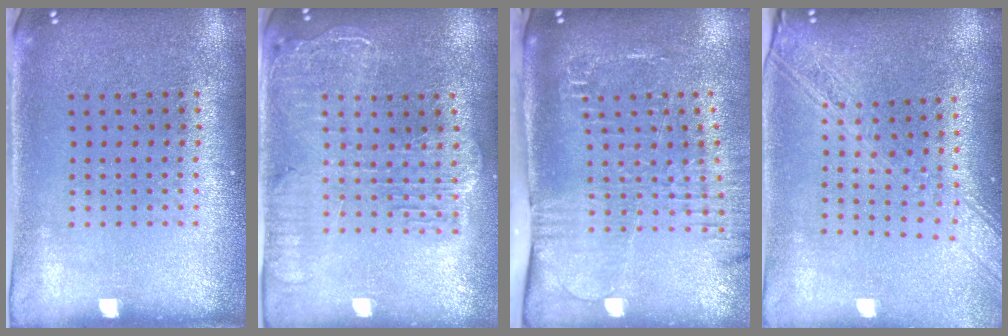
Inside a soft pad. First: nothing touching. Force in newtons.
{"total": 2.2, "press": 2.0, "slide": 1.0}
{"total": 2.5, "press": 2.1, "slide": 1.3}
{"total": 2.2, "press": 1.8, "slide": 1.2}